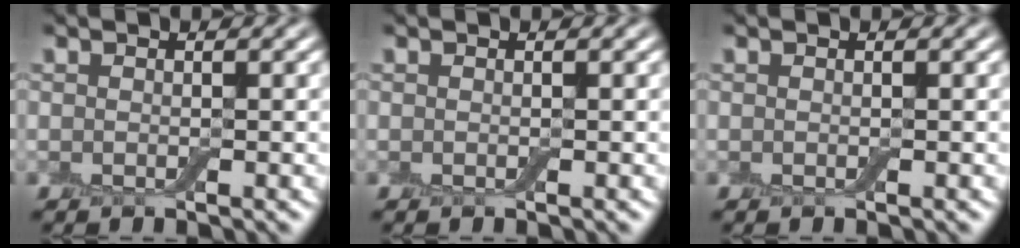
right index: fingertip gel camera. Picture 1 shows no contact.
{"total": 0.0}
{"total": 0.0}